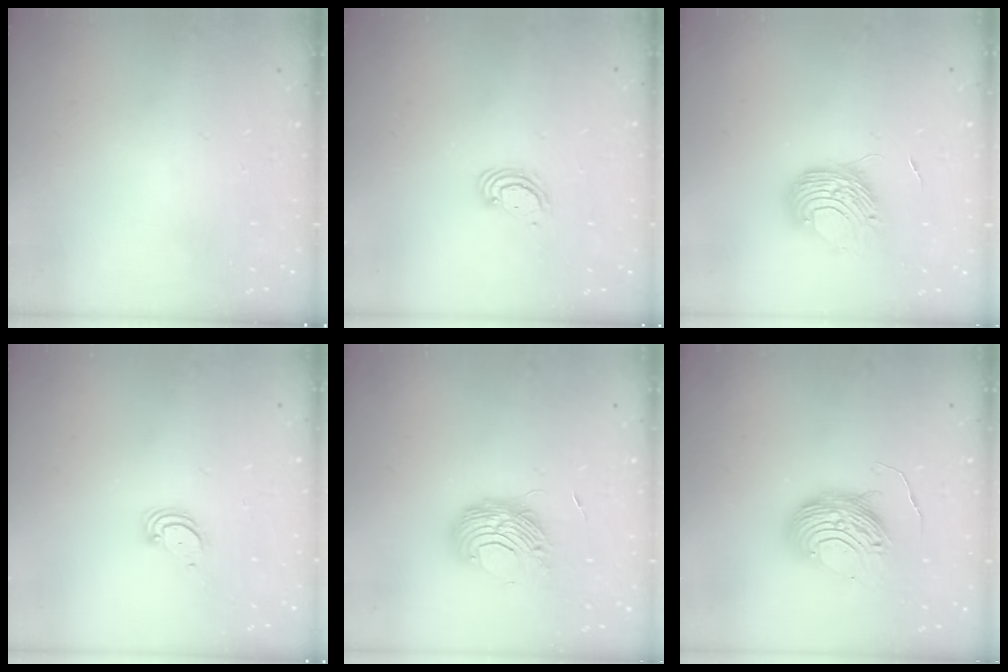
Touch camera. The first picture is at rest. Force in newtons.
{"total": 2.8, "press": 2.8, "slide": 0.3}
{"total": 8.8, "press": 8.8, "slide": 0.3}
{"total": 3.4, "press": 3.3, "slide": 0.3}
{"total": 9.2, "press": 9.2, "slide": 0.5}
{"total": 9.5, "press": 9.5, "slide": 0.8}